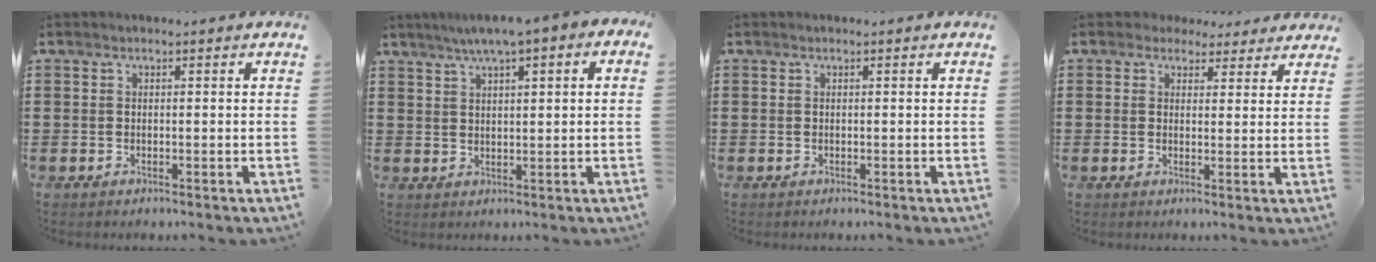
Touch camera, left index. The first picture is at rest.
{"total": 3.5, "force": [1.7, 0.6, 3.0], "torque": [-0.060, -0.002, 0.026]}
{"total": 0.0}
{"total": 3.0, "force": [2.4, 1.6, 0.6], "torque": [-0.022, 0.002, 0.045]}